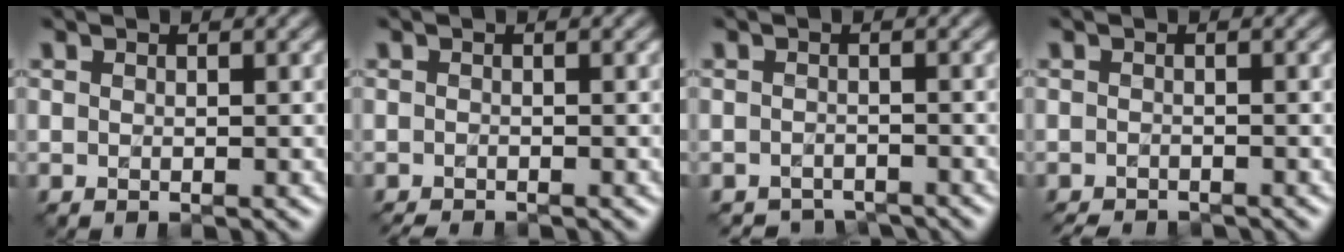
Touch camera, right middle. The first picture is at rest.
{"total": 1.6, "force": [-1.5, 0.1, 0.5], "torque": [-0.009, -0.012, -0.027]}
{"total": 2.6, "force": [-2.6, 0.6, -0.1], "torque": [0.009, -0.010, -0.039]}
{"total": 2.5, "force": [-2.5, 0.3, 0.5], "torque": [-0.005, -0.013, -0.038]}